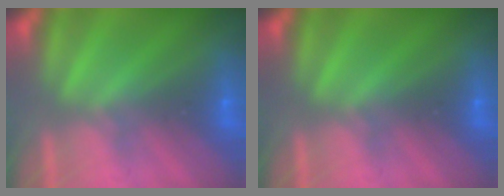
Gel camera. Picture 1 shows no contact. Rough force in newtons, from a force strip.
{"total": 0.0}